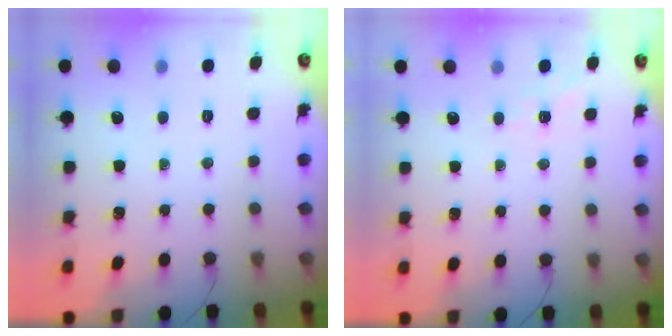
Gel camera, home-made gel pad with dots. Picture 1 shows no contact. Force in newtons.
{"total": 6.6, "press": 6.4, "slide": 1.7}